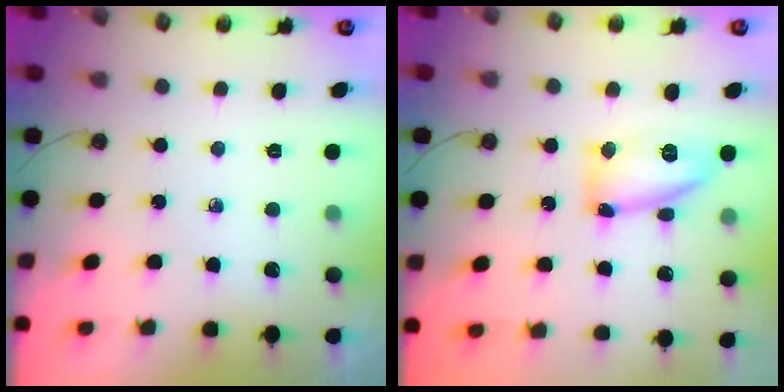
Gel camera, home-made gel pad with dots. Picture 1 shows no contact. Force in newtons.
{"total": 12.5, "press": 12.2, "slide": 2.5}